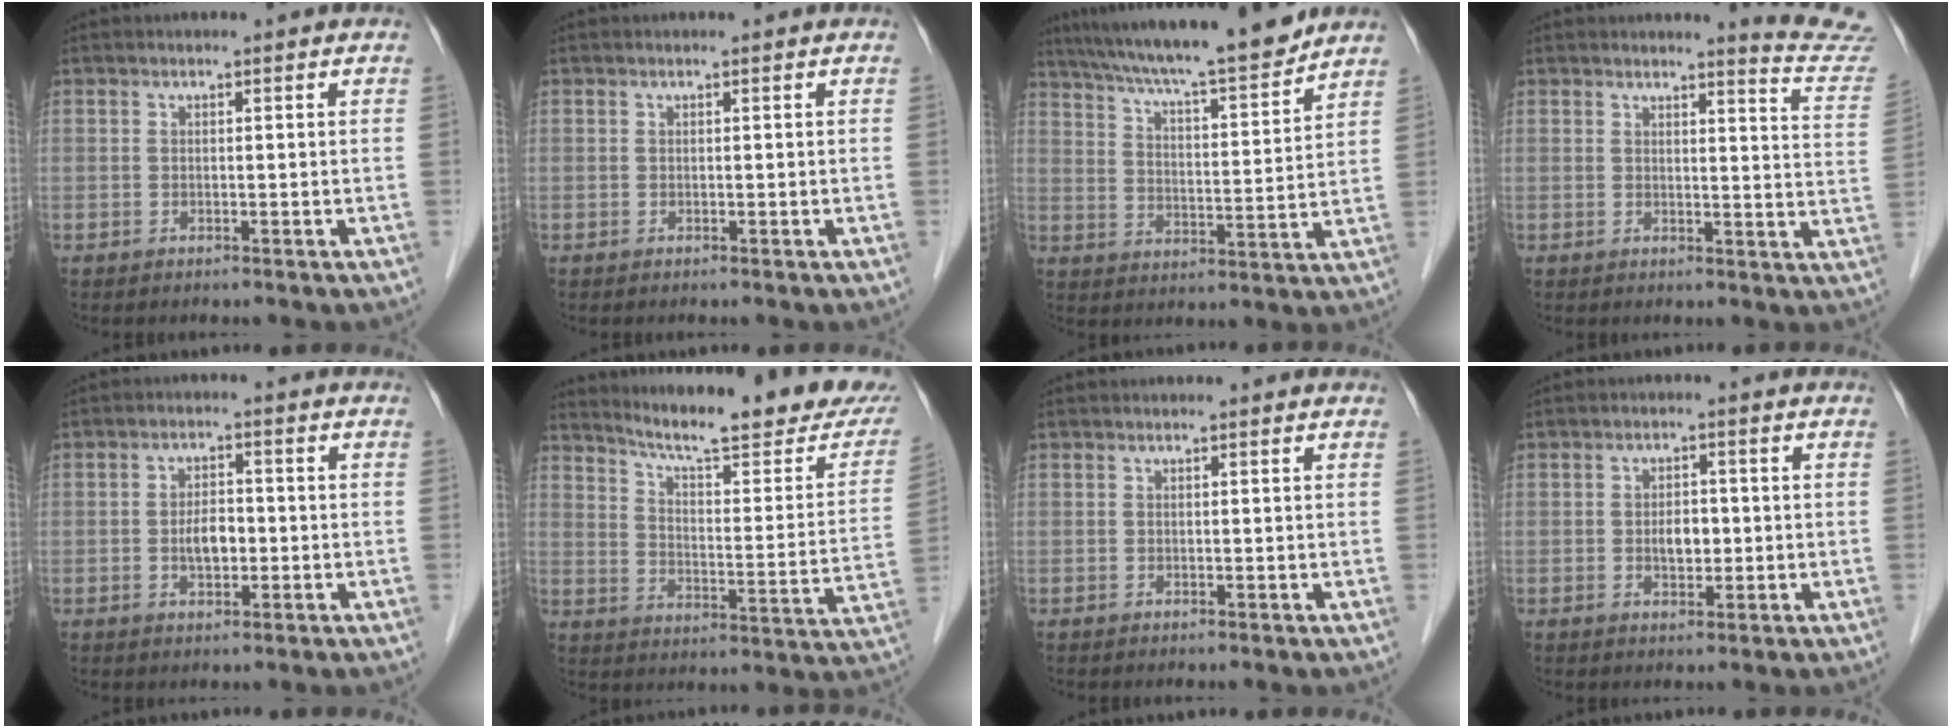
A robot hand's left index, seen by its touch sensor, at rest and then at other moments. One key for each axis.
{"total": 0.0}
{"total": 17.8, "fx": 15.8, "fy": 0.5, "fz": 8.4, "tx": -0.137, "ty": 0.005, "tz": 0.240}
{"total": 8.3, "fx": 8.3, "fy": -0.9, "fz": 0.4, "tx": -0.006, "ty": -0.081, "tz": 0.073}
{"total": 3.9, "fx": -0.8, "fy": 2.0, "fz": 3.2, "tx": -0.060, "ty": 0.005, "tz": -0.013}
{"total": 23.3, "fx": 20.2, "fy": 2.3, "fz": 11.3, "tx": -0.166, "ty": -0.061, "tz": 0.261}
{"total": 0.7, "fx": 0.6, "fy": 0.0, "fz": 0.1, "tx": -0.006, "ty": 0.002, "tz": 0.005}
{"total": 3.2, "fx": -0.4, "fy": 1.8, "fz": 2.5, "tx": -0.042, "ty": 0.004, "tz": -0.004}